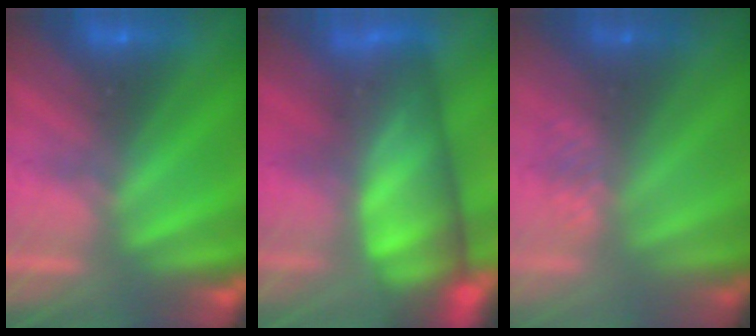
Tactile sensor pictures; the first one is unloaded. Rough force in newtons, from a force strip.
{"total": 10.8}
{"total": 2.9}